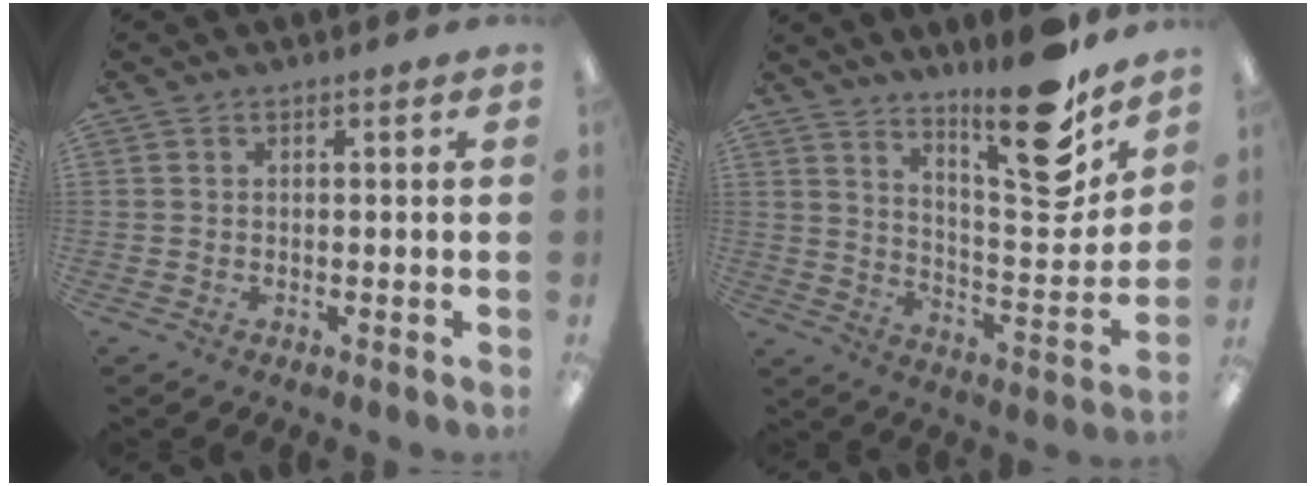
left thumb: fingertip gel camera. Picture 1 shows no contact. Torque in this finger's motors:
{"motor_torque": [0.40, 0.34, -0.04, -0.36, 0.06]}